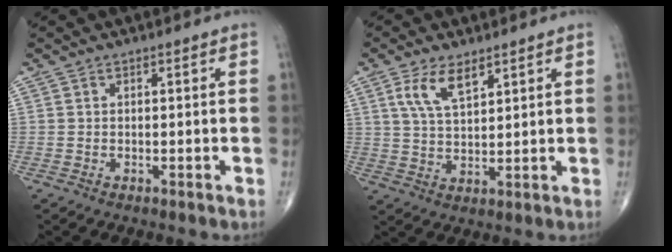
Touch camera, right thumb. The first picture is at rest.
{"total": 6.8, "force": [3.8, 2.9, 4.9], "torque": [-0.088, -0.017, 0.077]}